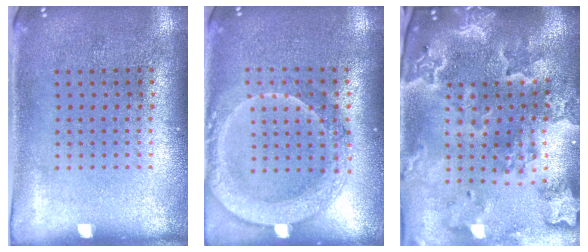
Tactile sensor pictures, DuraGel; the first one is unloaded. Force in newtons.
{"total": 2.0, "press": 1.9, "slide": 0.8}
{"total": 3.8, "press": 3.3, "slide": 1.8}